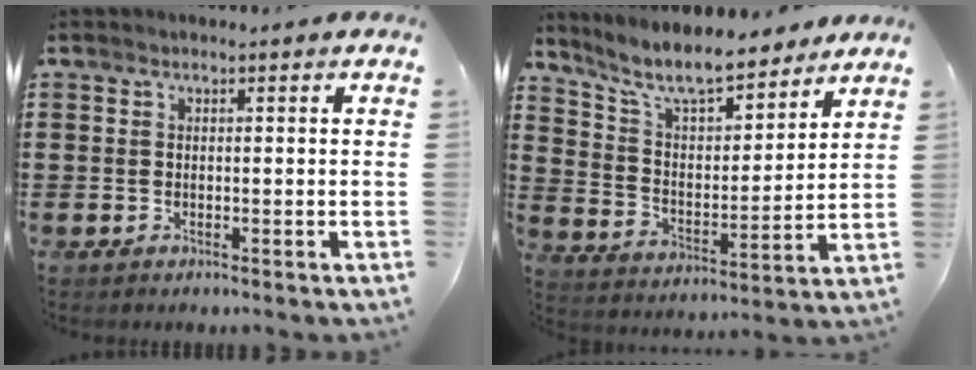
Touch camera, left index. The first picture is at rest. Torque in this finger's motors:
{"motor_torque": [2.14, 0.00, 0.50, 0.21]}